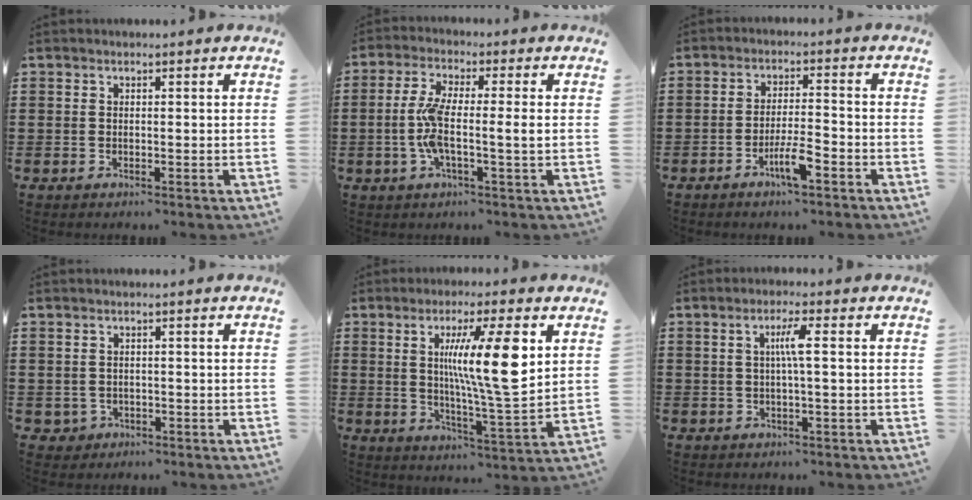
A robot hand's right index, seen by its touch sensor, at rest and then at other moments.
{"total": 7.1, "force": [-1.0, 1.3, 6.9], "torque": [-0.152, -0.008, -0.029]}
{"total": 5.1, "force": [-2.9, 0.8, 4.1], "torque": [-0.081, -0.002, -0.055]}
{"total": 1.3, "force": [-0.5, 1.1, 0.3], "torque": [-0.011, 0.002, -0.013]}
{"total": 12.5, "force": [3.7, 1.4, 11.8], "torque": [-0.212, -0.001, 0.054]}
{"total": 3.4, "force": [0.2, -0.1, 3.4], "torque": [-0.063, -0.002, -0.001]}